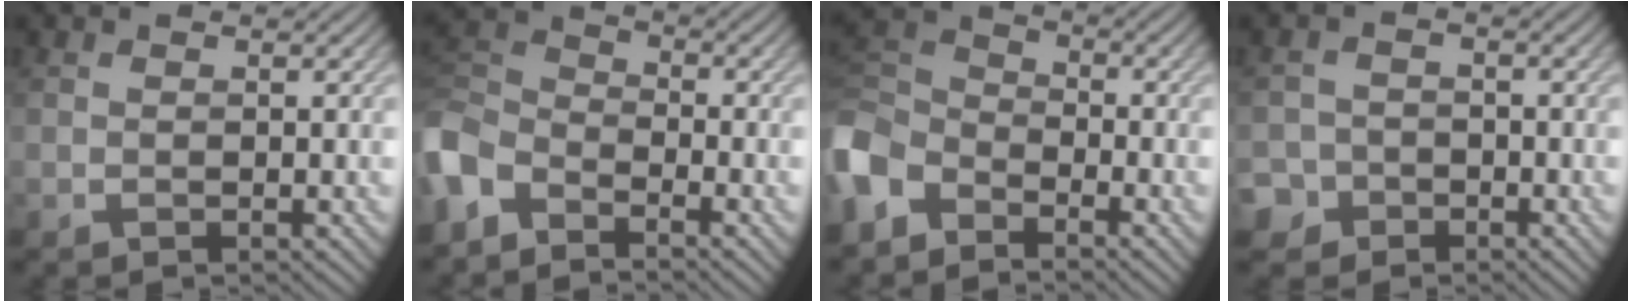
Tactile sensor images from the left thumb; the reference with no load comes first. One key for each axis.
{"total": 7.0, "fx": -4.9, "fy": 3.6, "fz": 3.5, "tx": -0.090, "ty": -0.001, "tz": -0.123}
{"total": 7.1, "fx": -4.7, "fy": 4.2, "fz": 3.3, "tx": -0.087, "ty": -0.002, "tz": -0.120}
{"total": 3.8, "fx": -2.3, "fy": 3.0, "fz": 0.5, "tx": 0.000, "ty": -0.001, "tz": -0.050}